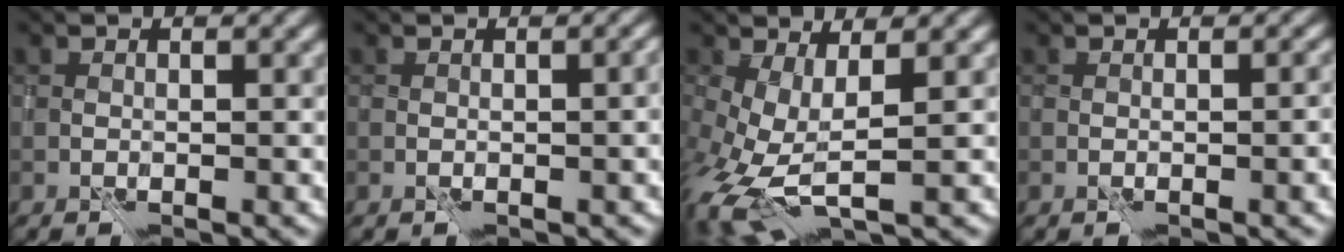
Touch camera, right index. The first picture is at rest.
{"total": 2.9, "force": [-0.5, 1.2, 2.5], "torque": [-0.012, 0.002, 0.007]}
{"total": 4.9, "force": [-0.4, 2.1, 4.4], "torque": [-0.118, -0.019, -0.009]}
{"total": 2.6, "force": [-0.5, 1.0, 2.4], "torque": [-0.008, 0.009, -0.001]}